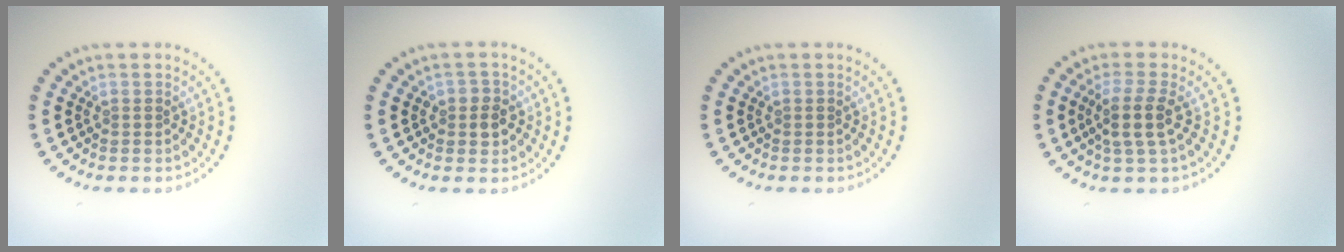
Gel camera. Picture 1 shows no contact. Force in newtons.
{"total": 1.9, "press": 1.9, "slide": 0.5}
{"total": 0.0}
{"total": 2.7, "press": 2.3, "slide": 1.5}